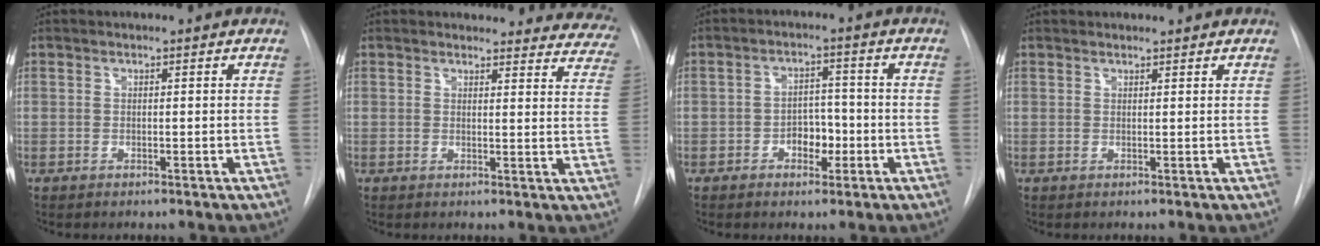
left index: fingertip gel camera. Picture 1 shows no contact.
{"total": 17.6, "force": [16.8, 4.7, 2.2], "torque": [0.008, -0.077, 0.155]}
{"total": 4.5, "force": [-2.3, 2.7, 2.7], "torque": [-0.035, 0.003, -0.035]}
{"total": 0.8, "force": [0.8, 0.3, 0.0], "torque": [-0.006, 0.010, 0.015]}